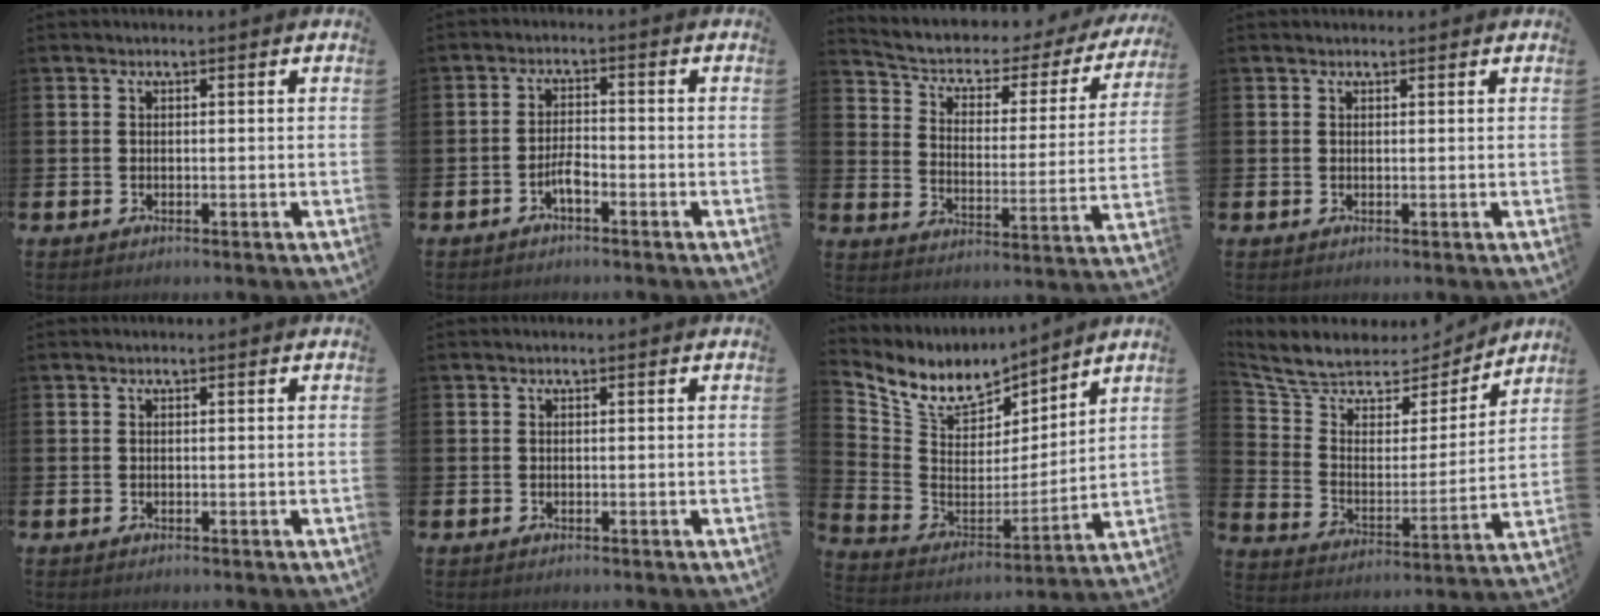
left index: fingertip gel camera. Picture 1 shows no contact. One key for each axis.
{"total": 2.3, "fx": -1.4, "fy": 0.6, "fz": 1.7, "tx": -0.041, "ty": 0.008, "tz": -0.026}
{"total": 4.5, "fx": 3.6, "fy": 2.2, "fz": 1.8, "tx": -0.063, "ty": -0.030, "tz": 0.051}
{"total": 0.6, "fx": 0.6, "fy": 0.2, "fz": 0.0, "tx": 0.007, "ty": -0.002, "tz": 0.009}
{"total": 0.0}
{"total": 0.0}
{"total": 9.2, "fx": 8.2, "fy": 3.6, "fz": 1.9, "tx": -0.094, "ty": -0.056, "tz": 0.150}
{"total": 7.3, "fx": 6.4, "fy": 3.2, "fz": 1.3, "tx": -0.076, "ty": -0.049, "tz": 0.111}